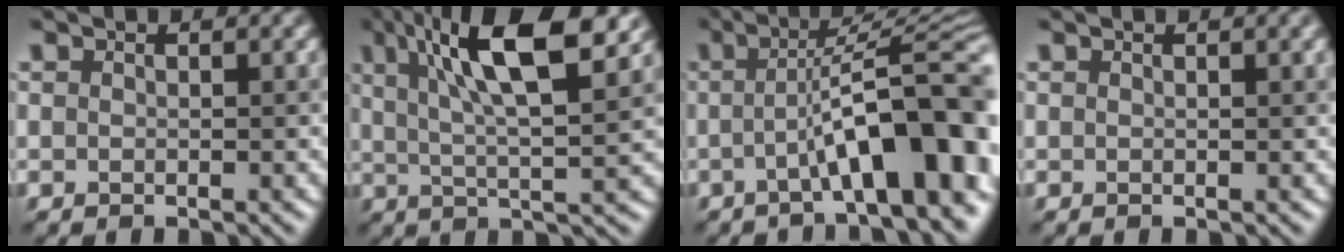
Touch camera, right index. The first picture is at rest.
{"total": 11.4, "force": [4.8, 3.2, 9.9], "torque": [-0.160, 0.016, 0.078]}
{"total": 10.7, "force": [-2.3, 2.3, 10.2], "torque": [-0.130, 0.022, -0.037]}
{"total": 1.8, "force": [0.8, 0.7, 1.4], "torque": [-0.008, 0.003, 0.004]}